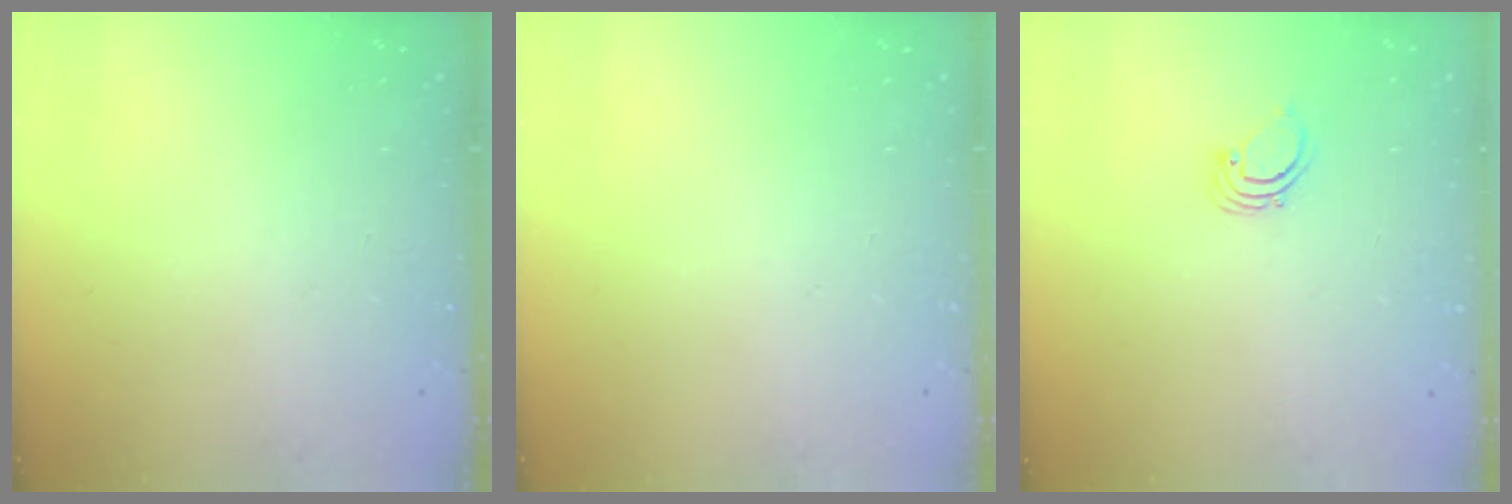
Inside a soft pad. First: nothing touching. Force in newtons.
{"total": 0.0}
{"total": 2.2, "press": 2.2, "slide": 0.2}